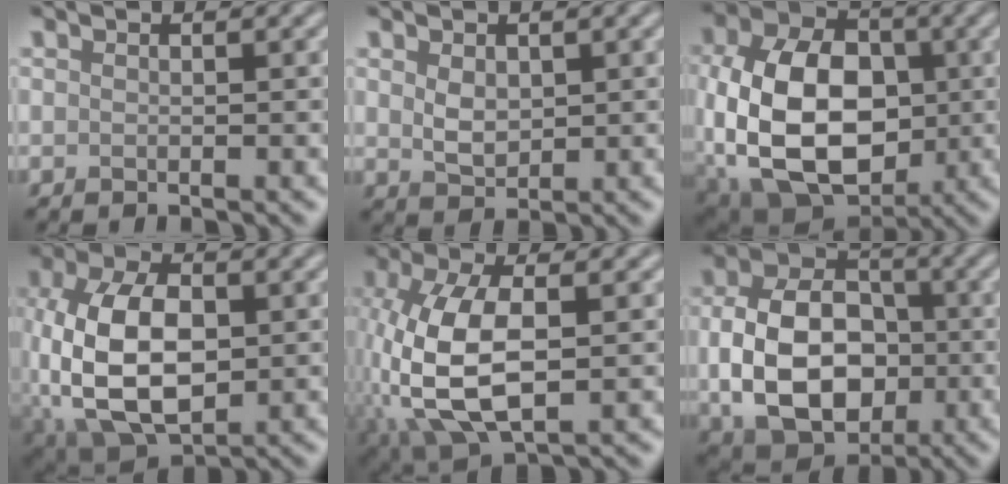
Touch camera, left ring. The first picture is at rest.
{"total": 2.3, "force": [0.6, 1.6, 1.6], "torque": [-0.033, -0.003, 0.016]}
{"total": 13.5, "force": [-1.3, 9.2, 9.8], "torque": [-0.196, -0.007, -0.028]}
{"total": 11.0, "force": [-0.8, 6.4, 8.9], "torque": [-0.198, -0.003, -0.015]}
{"total": 10.4, "force": [-1.1, 5.2, 8.9], "torque": [-0.208, 0.000, -0.023]}
{"total": 10.9, "force": [-1.0, 7.8, 7.6], "torque": [-0.144, -0.008, -0.021]}